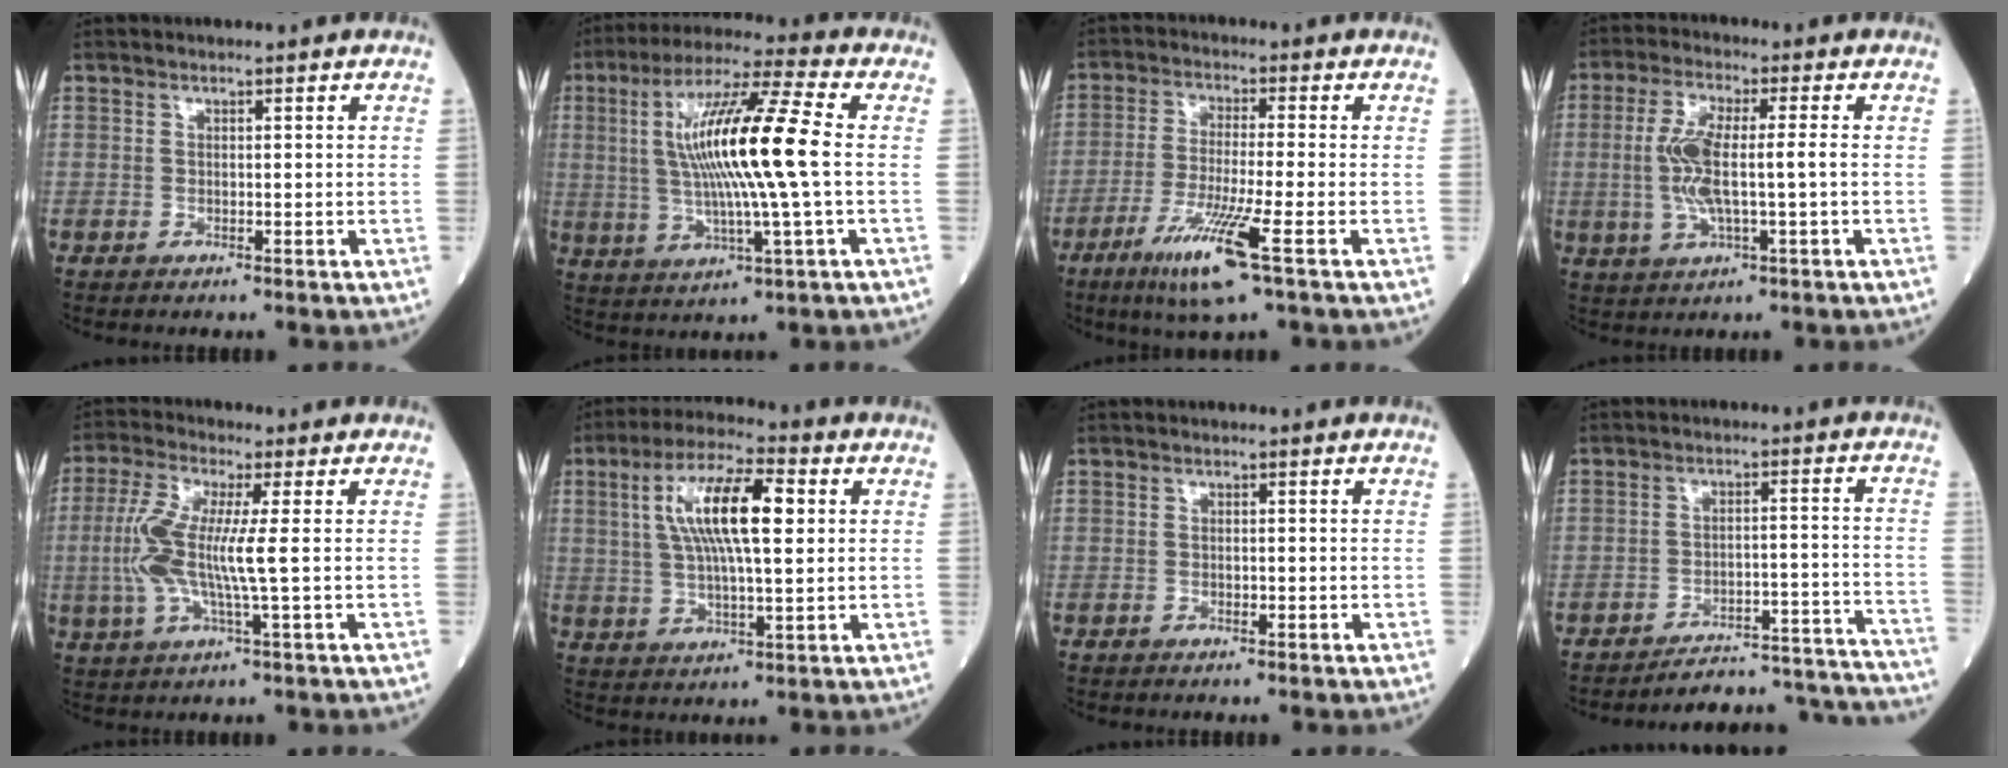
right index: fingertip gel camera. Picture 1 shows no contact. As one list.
[{"total": 16.0, "force": [1.2, 0.2, 15.9], "torque": [-0.307, 0.011, 0.018]}, {"total": 9.9, "force": [-4.9, -0.4, 8.6], "torque": [-0.169, -0.029, -0.093]}, {"total": 8.1, "force": [-0.3, 1.6, 7.9], "torque": [-0.172, 0.006, -0.007]}, {"total": 9.2, "force": [0.1, 0.8, 9.1], "torque": [-0.211, 0.007, -0.004]}, {"total": 12.6, "force": [3.0, 2.8, 12.0], "torque": [-0.229, 0.022, 0.053]}, {"total": 0.7, "force": [-0.3, 0.2, 0.6], "torque": [-0.014, -0.001, -0.004]}, {"total": 17.5, "force": [-17.4, 0.8, 1.5], "torque": [0.015, 0.033, -0.221]}]